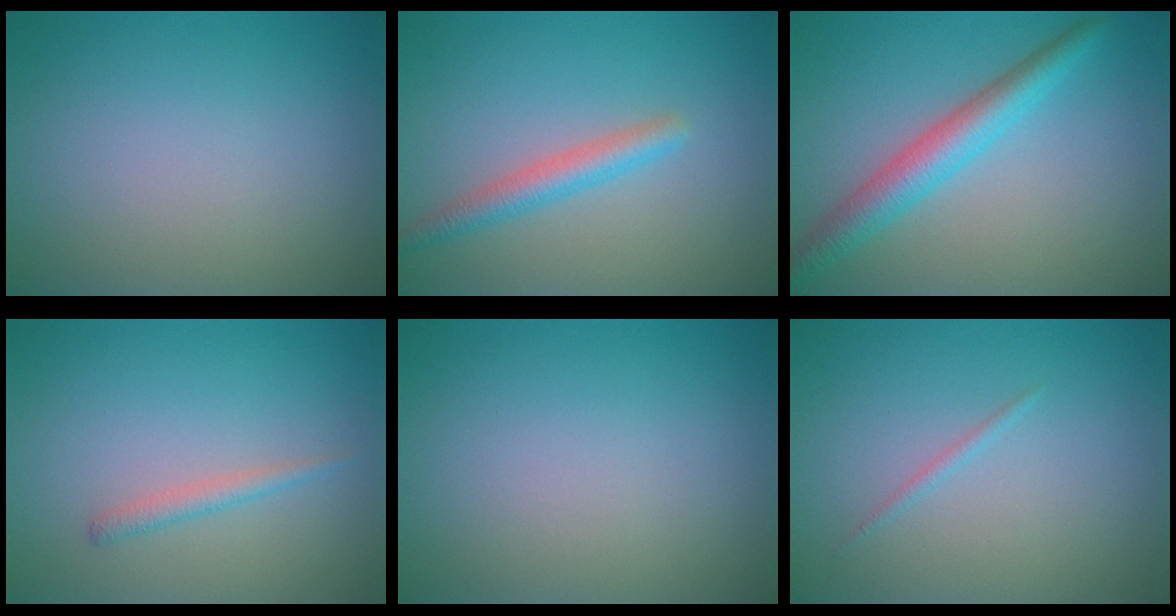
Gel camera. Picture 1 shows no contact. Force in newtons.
{"total": 2.5, "press": 2.5, "slide": 0.1}
{"total": 4.2, "press": 4.2, "slide": 0.1}
{"total": 1.2, "press": 1.2, "slide": 0.1}
{"total": 0.0}
{"total": 0.6, "press": 0.6, "slide": 0.0}